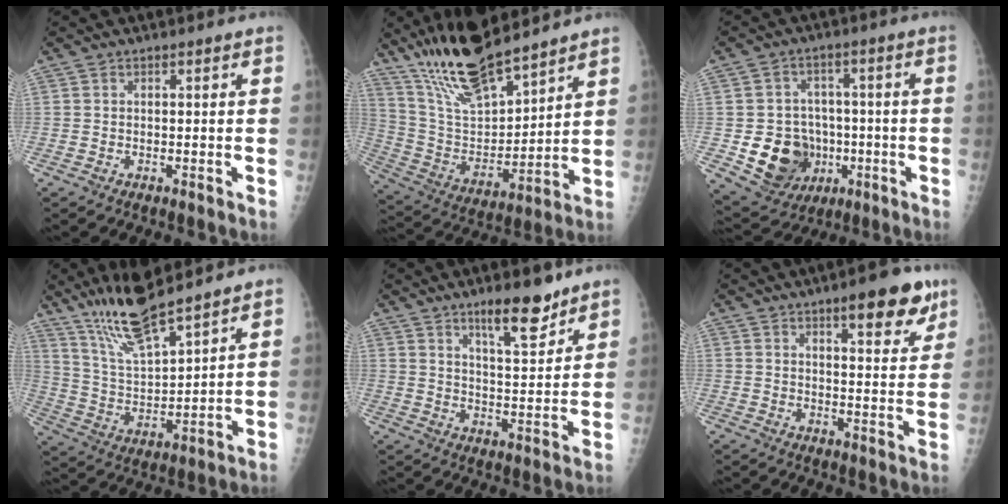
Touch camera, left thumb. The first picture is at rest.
{"total": 18.2, "force": [14.7, 4.6, 9.8], "torque": [-0.153, -0.072, 0.283]}
{"total": 12.8, "force": [-2.8, 10.9, 5.9], "torque": [-0.064, 0.013, -0.029]}
{"total": 12.9, "force": [10.4, 1.9, 7.4], "torque": [-0.133, -0.058, 0.208]}
{"total": 9.7, "force": [7.0, 2.4, 6.3], "torque": [-0.079, -0.052, 0.113]}
{"total": 10.5, "force": [6.6, 3.1, 7.6], "torque": [-0.073, -0.033, 0.086]}